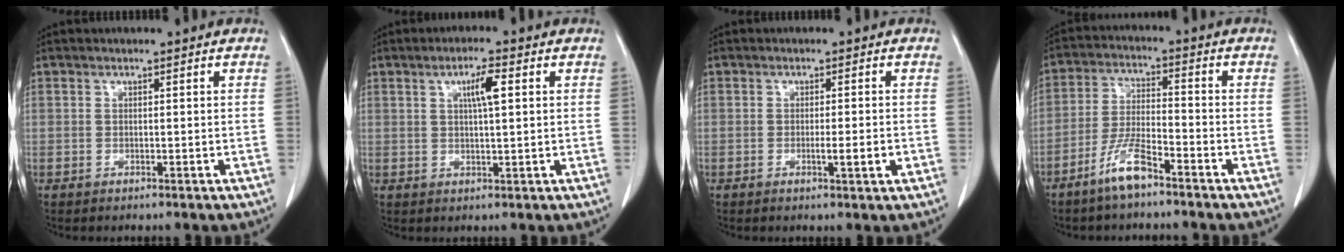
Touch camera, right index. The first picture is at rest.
{"total": 4.3, "force": [1.4, 0.5, 4.0], "torque": [-0.070, 0.002, 0.024]}
{"total": 2.8, "force": [-0.8, 0.0, 2.7], "torque": [-0.042, -0.005, -0.011]}
{"total": 6.8, "force": [-4.8, 1.0, 4.7], "torque": [-0.099, -0.007, -0.095]}